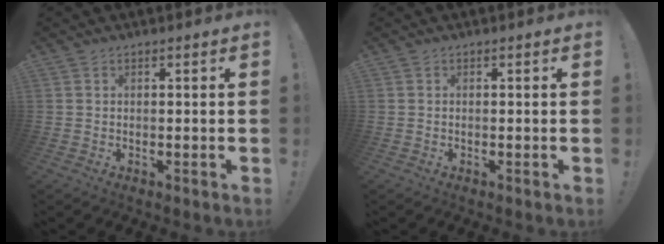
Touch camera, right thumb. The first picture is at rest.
{"total": 0.0}